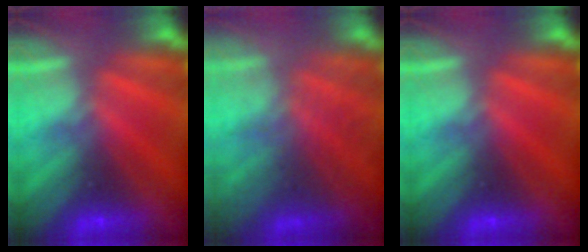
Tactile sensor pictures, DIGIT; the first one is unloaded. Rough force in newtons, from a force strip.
{"total": 7.4}
{"total": 0.0}